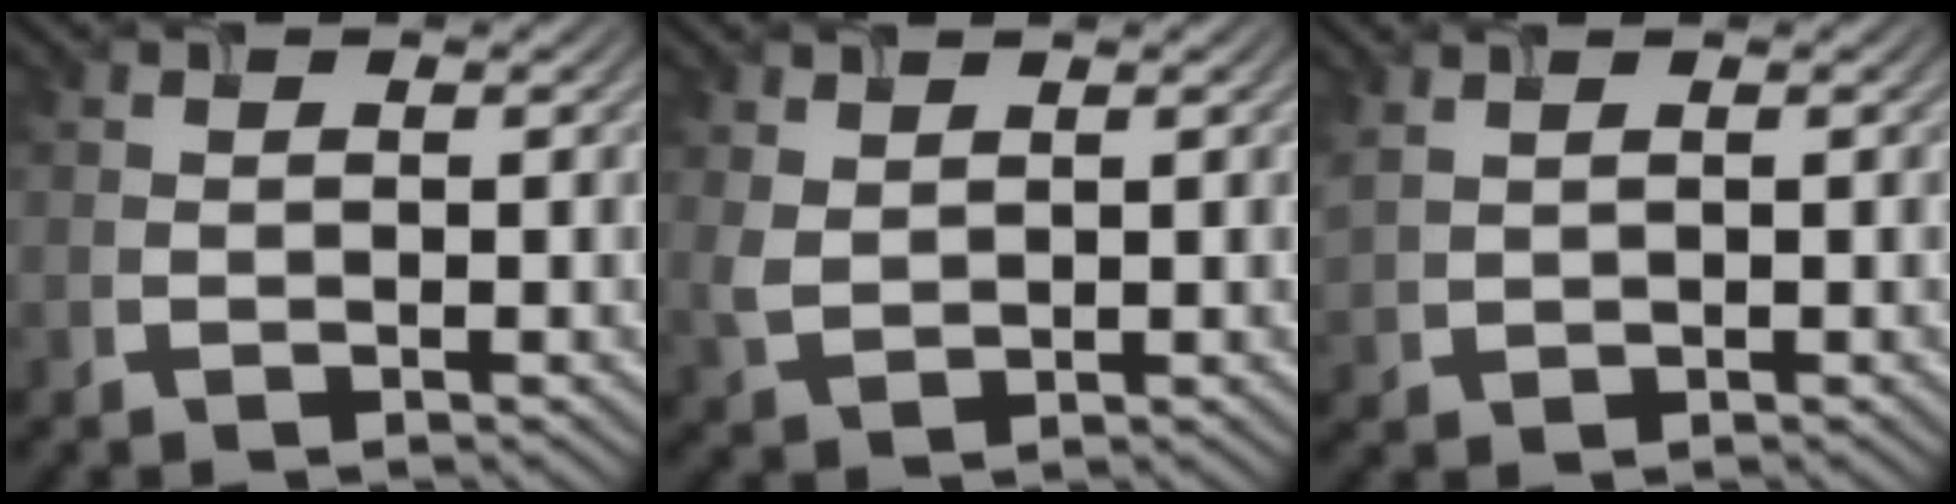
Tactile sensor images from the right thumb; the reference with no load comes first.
{"total": 2.2, "force": [1.4, 1.3, 1.1], "torque": [-0.036, -0.004, 0.035]}
{"total": 1.9, "force": [1.5, 0.7, 1.1], "torque": [-0.034, 0.007, 0.037]}